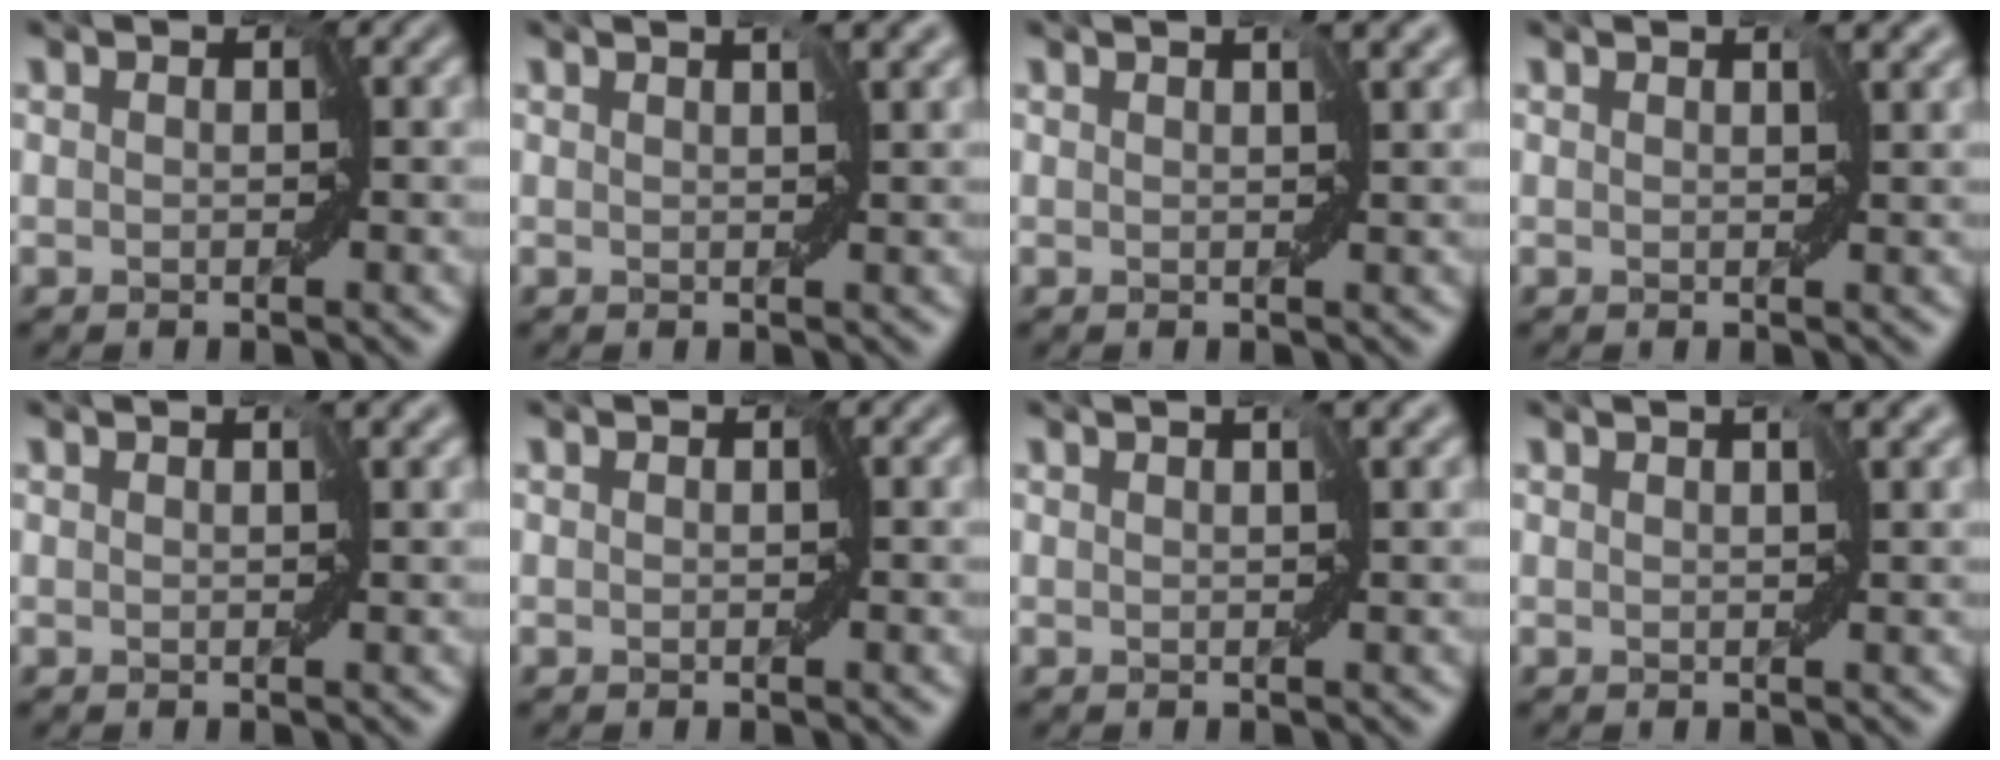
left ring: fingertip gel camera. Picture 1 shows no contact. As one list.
[{"total": 2.6, "force": [1.3, 0.7, 2.1], "torque": [-0.033, 0.005, 0.023]}, {"total": 2.3, "force": [1.1, 0.7, 1.9], "torque": [-0.029, 0.006, 0.020]}, {"total": 2.1, "force": [1.1, 0.9, 1.6], "torque": [-0.020, 0.005, 0.016]}, {"total": 1.2, "force": [0.6, 0.3, 0.9], "torque": [-0.014, 0.005, 0.012]}, {"total": 0.0}, {"total": 1.5, "force": [0.7, 0.2, 1.3], "torque": [-0.022, 0.007, 0.015]}, {"total": 2.0, "force": [1.0, 0.4, 1.6], "torque": [-0.027, 0.007, 0.018]}]